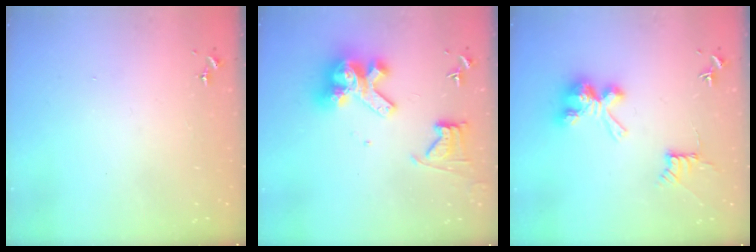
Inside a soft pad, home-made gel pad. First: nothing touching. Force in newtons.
{"total": 15.4, "press": 15.3, "slide": 1.8}
{"total": 11.1, "press": 11.1, "slide": 0.2}